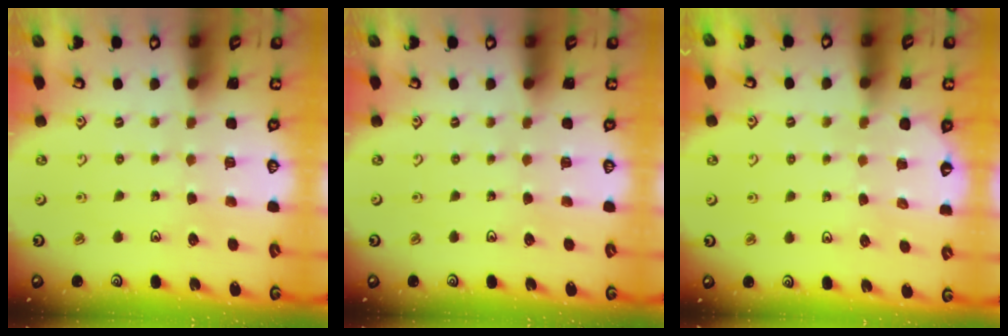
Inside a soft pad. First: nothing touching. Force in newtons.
{"total": 0.0}
{"total": 5.2, "press": 4.8, "slide": 1.8}